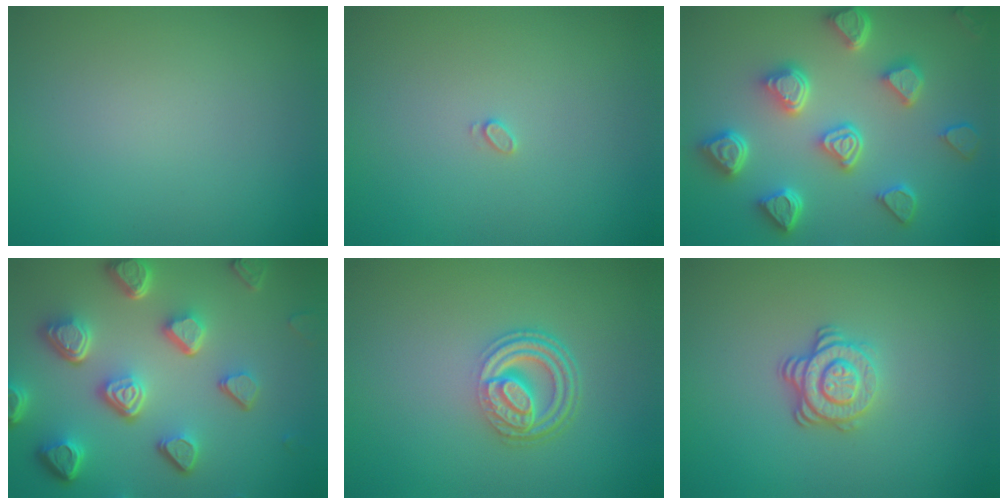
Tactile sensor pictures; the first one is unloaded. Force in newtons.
{"total": 0.6, "press": 0.6, "slide": 0.1}
{"total": 7.0, "press": 5.8, "slide": 4.0}
{"total": 7.5, "press": 5.6, "slide": 5.0}
{"total": 4.6, "press": 3.3, "slide": 3.2}
{"total": 3.4, "press": 2.7, "slide": 2.1}